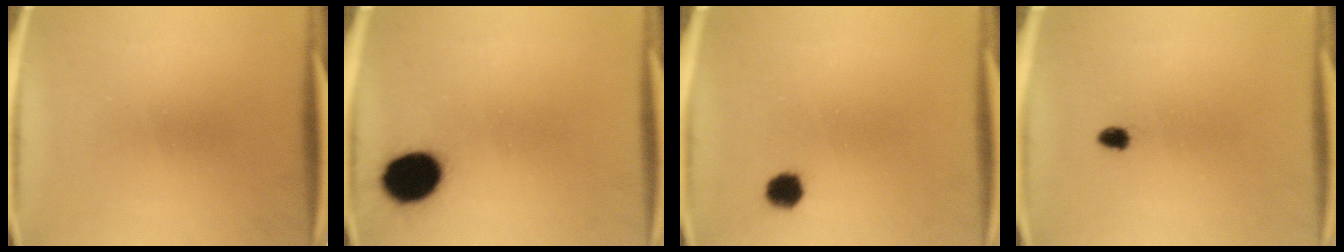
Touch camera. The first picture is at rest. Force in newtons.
{"total": 11.2}
{"total": 3.3}
{"total": 1.4}